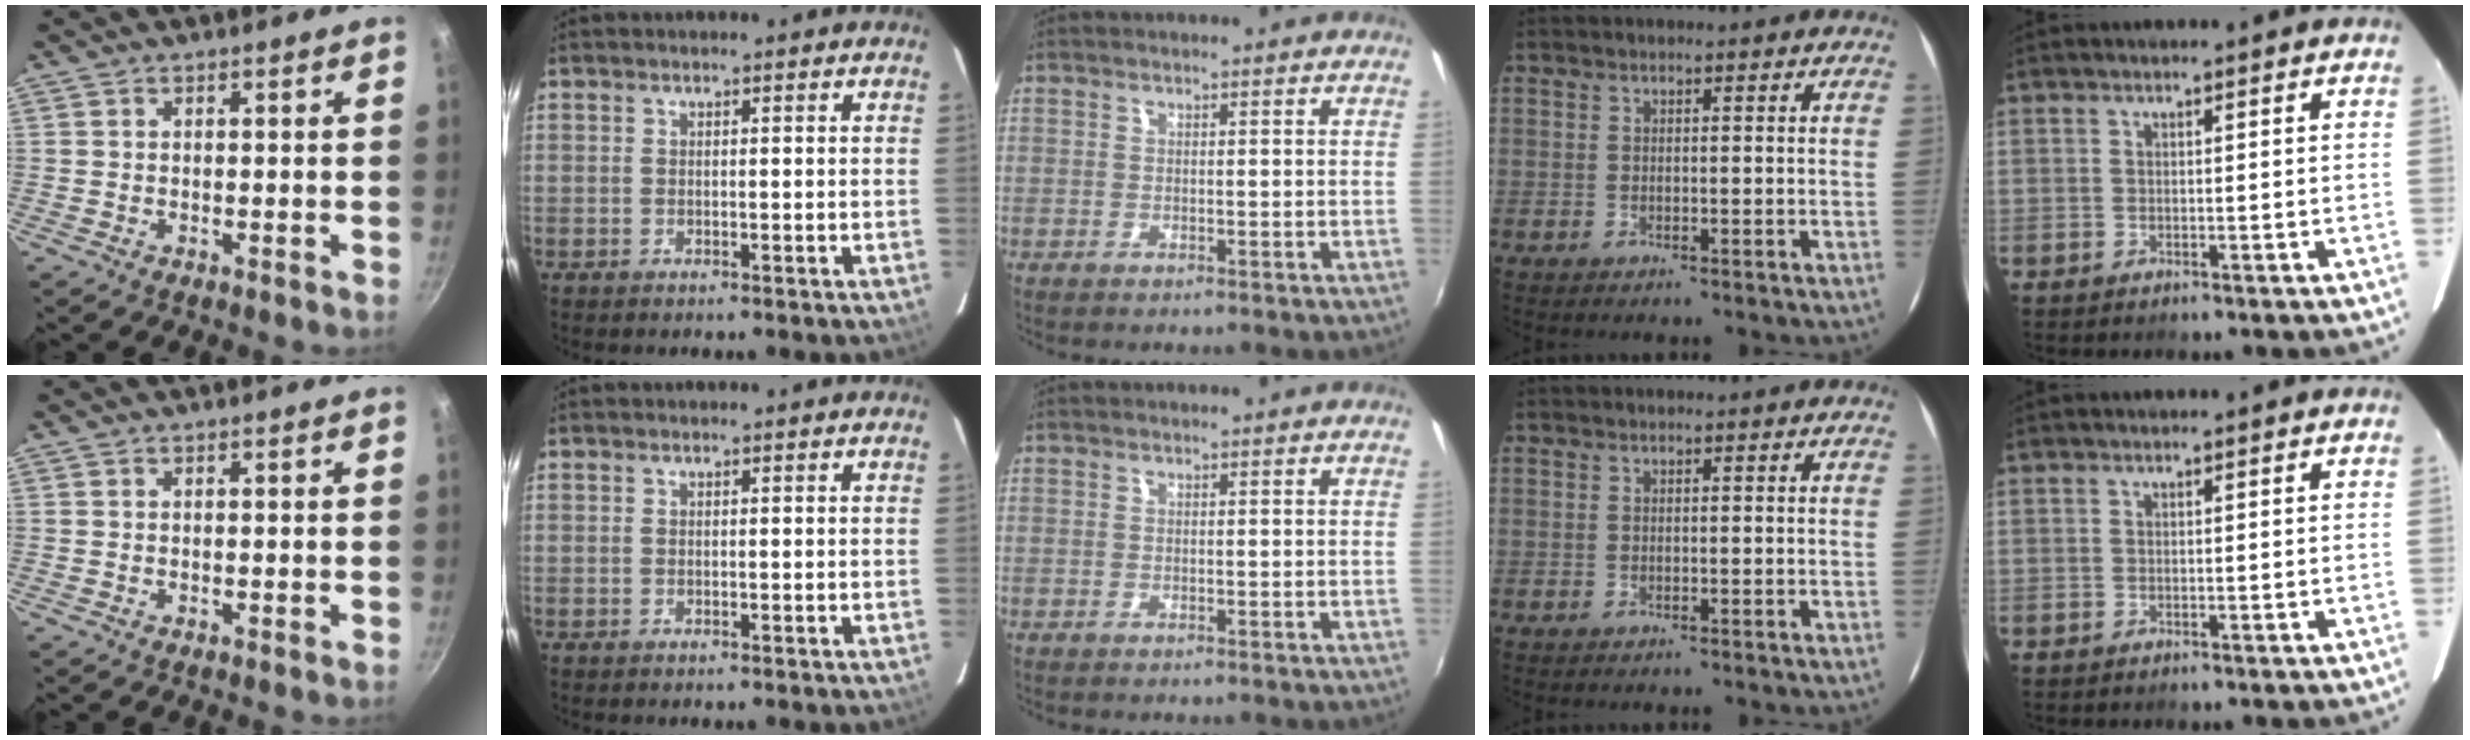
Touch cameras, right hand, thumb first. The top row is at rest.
{}